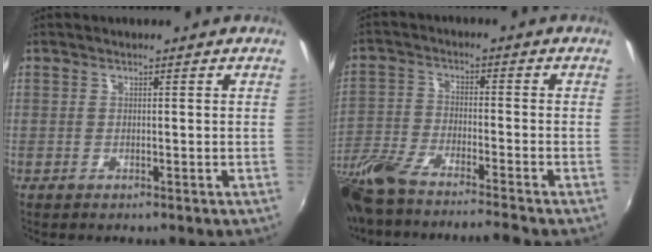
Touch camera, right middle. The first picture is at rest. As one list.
[{"total": 14.9, "force": [-12.9, 1.0, 7.5], "torque": [-0.176, -0.043, -0.242]}]